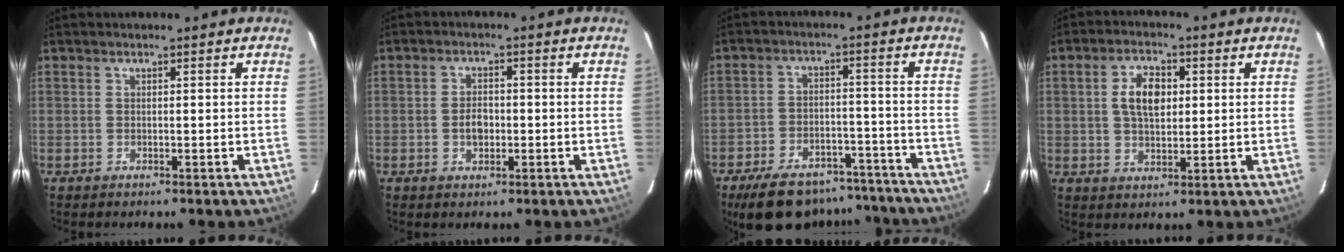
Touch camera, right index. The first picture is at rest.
{"total": 3.6, "force": [-0.7, 2.4, 2.5], "torque": [-0.045, 0.005, -0.010]}
{"total": 19.0, "force": [-15.7, 7.9, 7.4], "torque": [-0.154, 0.025, -0.204]}
{"total": 6.9, "force": [1.3, 4.0, 5.5], "torque": [-0.101, 0.013, 0.027]}